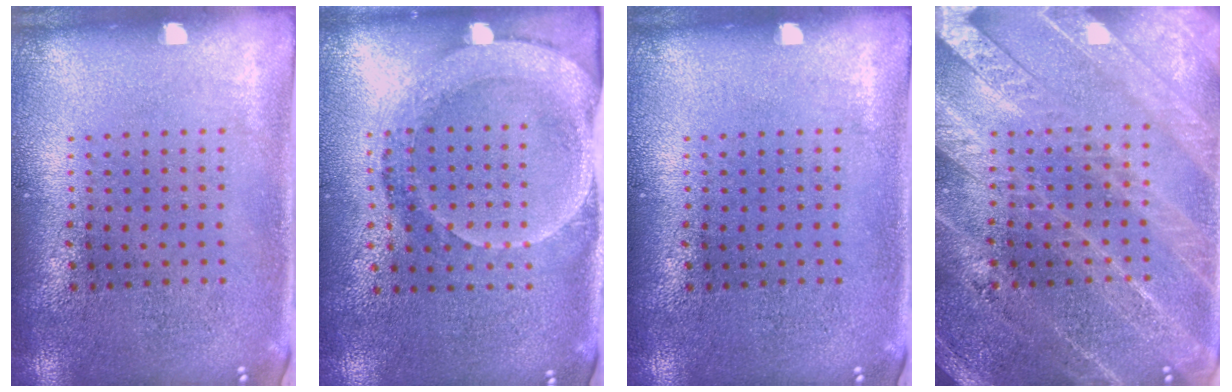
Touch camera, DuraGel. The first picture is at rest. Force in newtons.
{"total": 1.8, "press": 1.7, "slide": 0.7}
{"total": 0.0}
{"total": 3.3, "press": 3.2, "slide": 0.6}